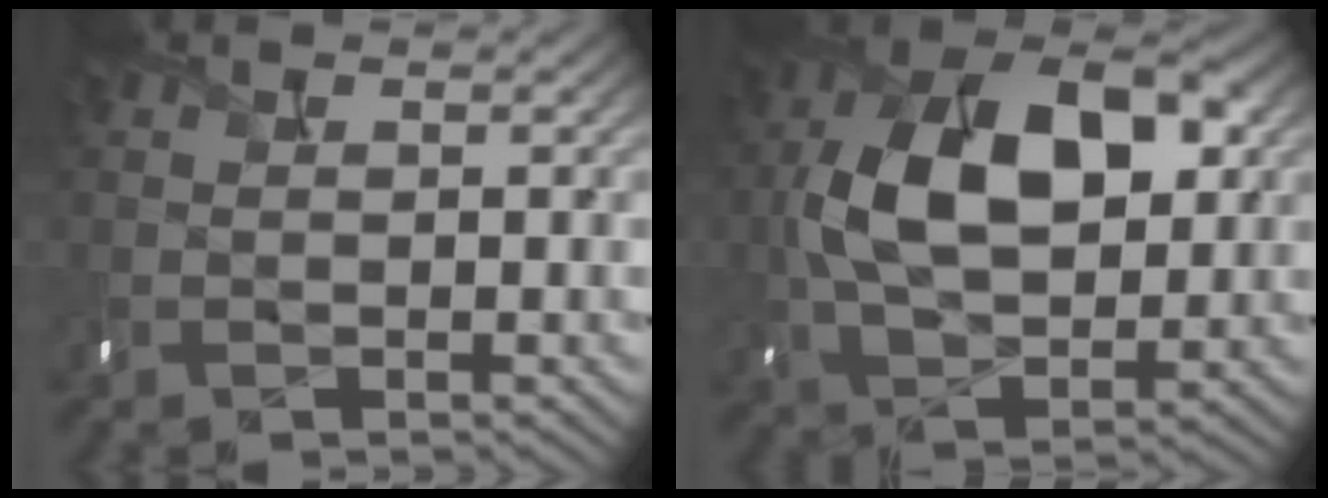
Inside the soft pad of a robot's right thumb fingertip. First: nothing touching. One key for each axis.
{"total": 14.0, "fx": 1.9, "fy": 8.3, "fz": 11.2, "tx": -0.208, "ty": 0.015, "tz": 0.025}